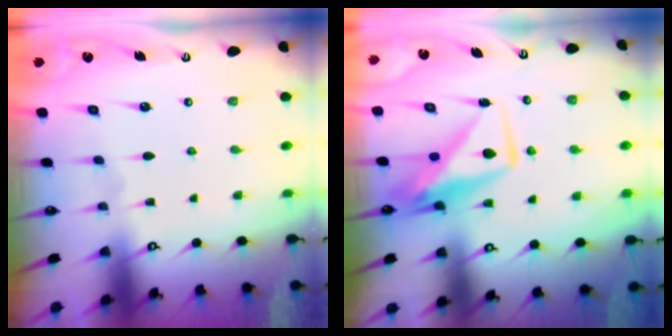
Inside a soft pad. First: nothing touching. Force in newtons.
{"total": 9.3, "press": 9.3, "slide": 0.9}